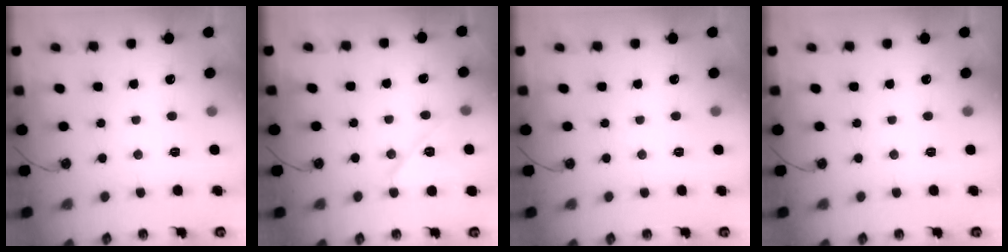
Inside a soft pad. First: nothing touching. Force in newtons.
{"total": 9.8, "press": 8.7, "slide": 4.7}
{"total": 0.0}
{"total": 0.0}